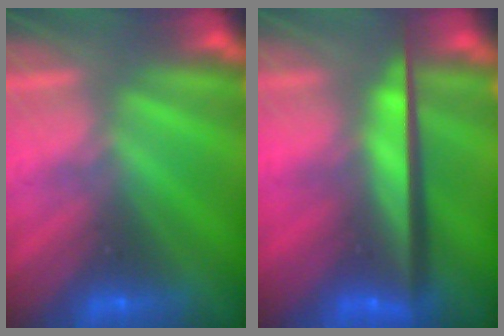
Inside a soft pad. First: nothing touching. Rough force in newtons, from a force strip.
{"total": 8.6}